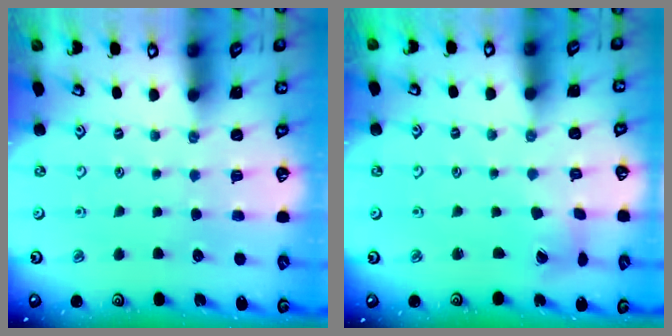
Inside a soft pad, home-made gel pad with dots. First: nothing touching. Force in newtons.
{"total": 2.7, "press": 2.7, "slide": 0.4}